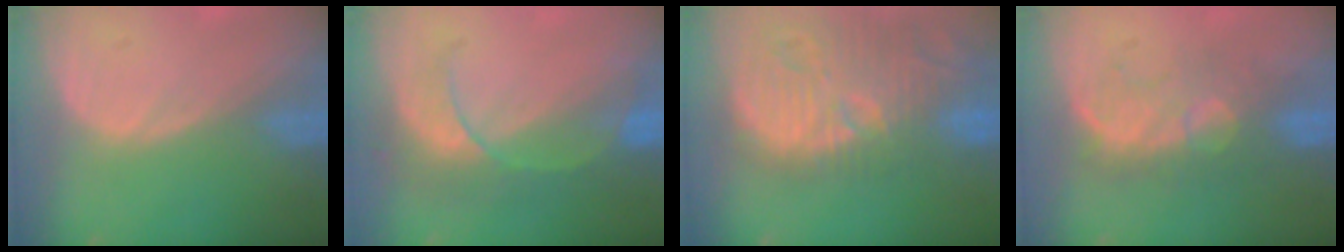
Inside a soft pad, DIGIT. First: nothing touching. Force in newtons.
{"total": 8.0, "press": 7.1, "slide": 3.8}
{"total": 14.6, "press": 13.0, "slide": 6.6}
{"total": 8.1, "press": 7.9, "slide": 1.7}